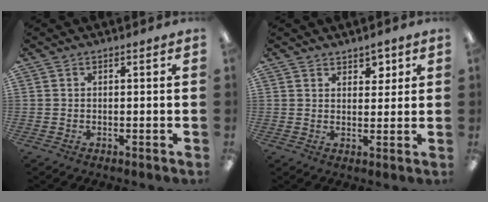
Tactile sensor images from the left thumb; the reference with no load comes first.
{"total": 4.3, "force": [3.4, 2.6, 0.9], "torque": [0.002, -0.020, 0.055]}